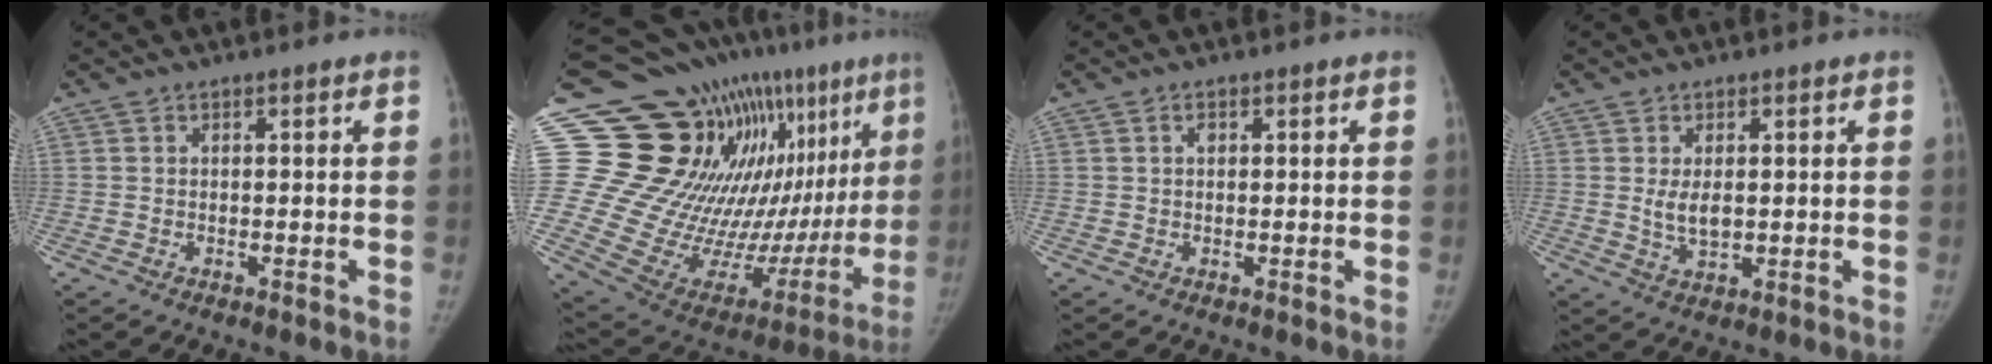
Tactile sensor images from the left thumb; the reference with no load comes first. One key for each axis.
{"total": 31.1, "fx": 14.4, "fy": 14.9, "fz": 23.1, "tx": -0.300, "ty": -0.017, "tz": 0.252}
{"total": 1.0, "fx": 0.4, "fy": 0.8, "fz": 0.6, "tx": -0.004, "ty": 0.000, "tz": 0.006}
{"total": 3.9, "fx": 0.6, "fy": 2.3, "fz": 3.1, "tx": -0.050, "ty": -0.012, "tz": 0.017}